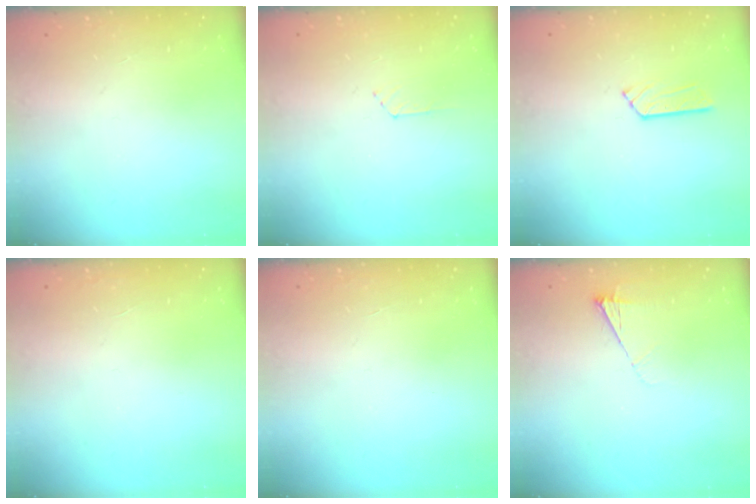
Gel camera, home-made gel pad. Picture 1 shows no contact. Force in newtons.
{"total": 3.3, "press": 3.2, "slide": 0.3}
{"total": 3.6, "press": 3.6, "slide": 0.4}
{"total": 0.0}
{"total": 0.0}
{"total": 4.8, "press": 4.8, "slide": 0.6}